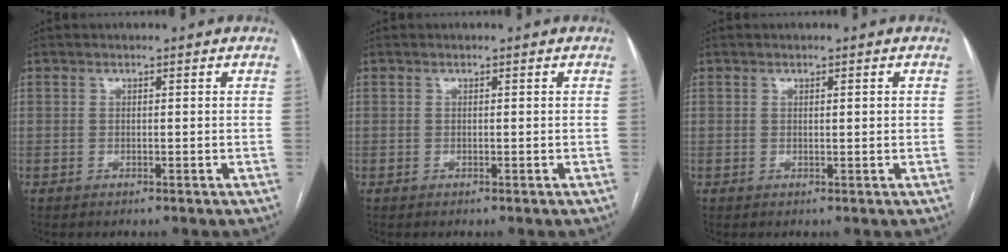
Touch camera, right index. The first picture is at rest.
{"total": 0.0}
{"total": 0.9, "force": [0.2, 0.1, 0.9], "torque": [-0.016, 0.001, 0.004]}